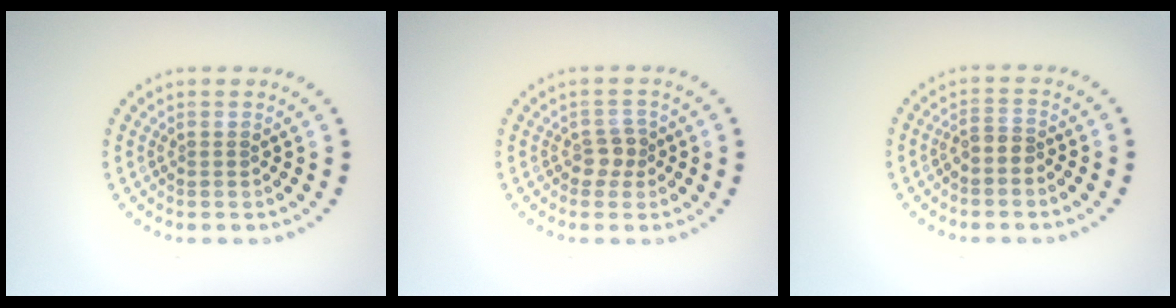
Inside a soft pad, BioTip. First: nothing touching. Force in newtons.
{"total": 1.8, "press": 1.5, "slide": 0.9}
{"total": 1.8, "press": 1.4, "slide": 1.2}